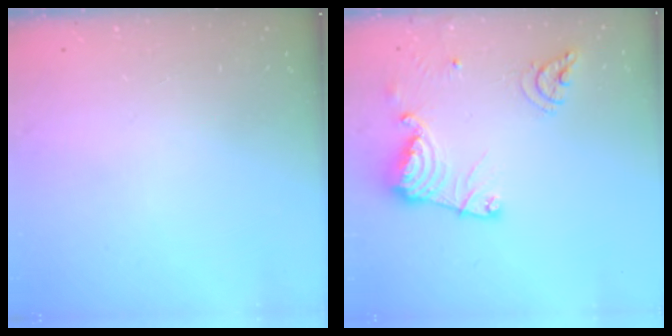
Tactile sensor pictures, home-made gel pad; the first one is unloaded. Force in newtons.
{"total": 15.2, "press": 15.1, "slide": 1.8}